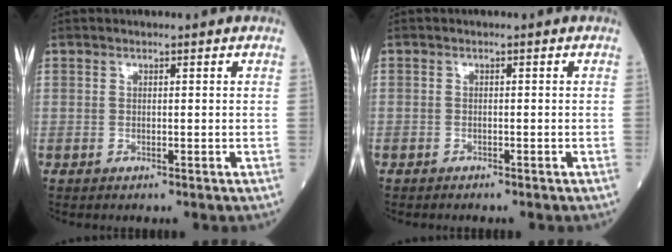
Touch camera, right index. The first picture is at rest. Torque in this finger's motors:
{"motor_torque": [1.03, -1.11, -0.24, -0.21]}